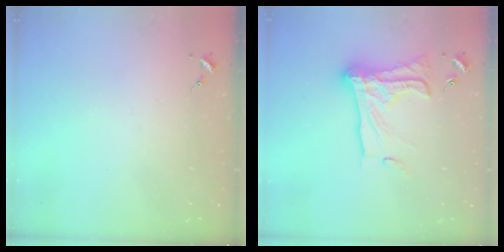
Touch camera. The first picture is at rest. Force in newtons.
{"total": 19.0, "press": 18.9, "slide": 1.6}